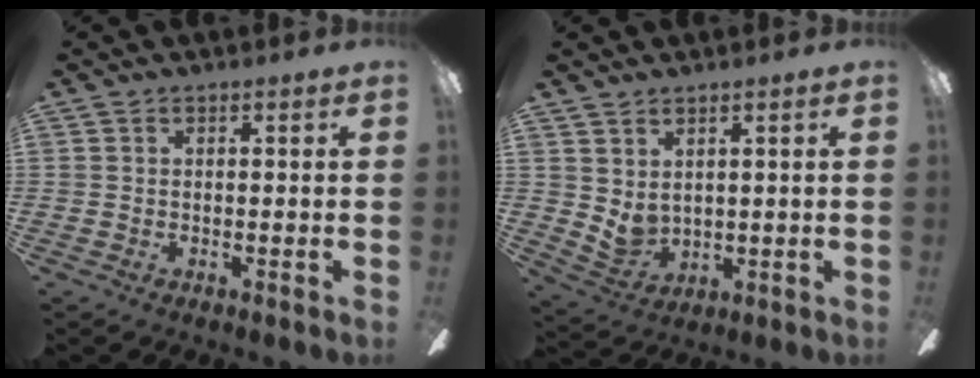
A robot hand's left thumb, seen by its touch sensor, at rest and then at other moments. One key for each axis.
{"total": 4.4, "fx": 2.7, "fy": 2.9, "fz": 2.0, "tx": -0.046, "ty": -0.020, "tz": 0.054}